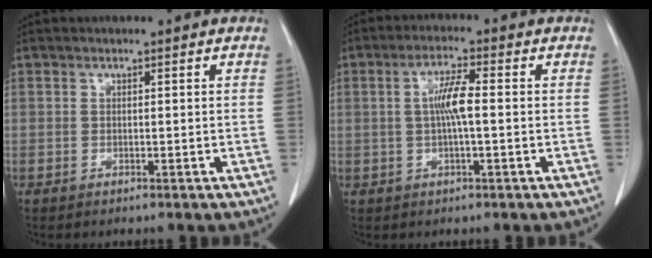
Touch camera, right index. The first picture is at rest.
{"total": 5.0, "force": [0.1, 0.4, 5.0], "torque": [-0.097, 0.006, 0.000]}